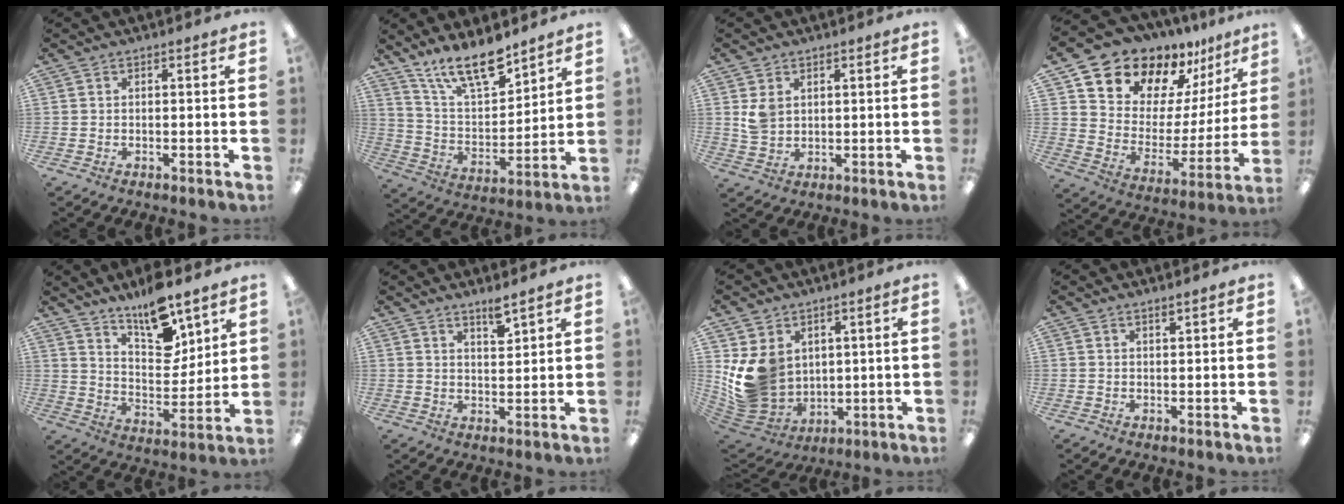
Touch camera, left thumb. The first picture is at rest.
{"total": 15.4, "force": [12.2, 5.2, 7.8], "torque": [-0.145, -0.072, 0.217]}
{"total": 4.9, "force": [1.8, 3.9, 2.4], "torque": [-0.045, 0.002, 0.035]}
{"total": 15.0, "force": [13.6, 6.2, 0.9], "torque": [-0.042, -0.139, 0.246]}
{"total": 13.7, "force": [10.3, 5.5, 7.1], "torque": [-0.112, -0.064, 0.182]}
{"total": 3.5, "force": [3.1, 0.3, 1.6], "torque": [-0.023, -0.020, 0.053]}
{"total": 12.8, "force": [2.4, 11.2, 5.8], "torque": [-0.140, -0.021, 0.056]}
{"total": 1.1, "force": [1.1, 0.2, 0.3], "torque": [-0.008, -0.002, 0.020]}